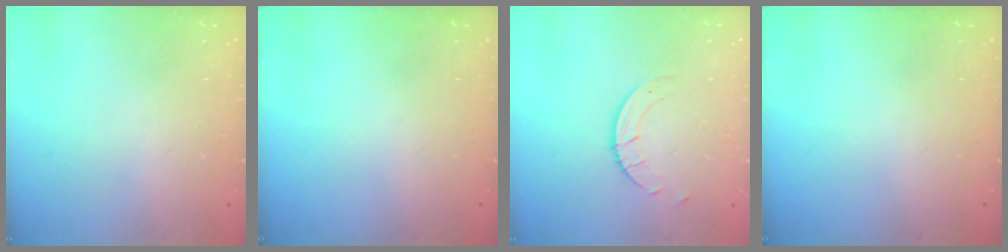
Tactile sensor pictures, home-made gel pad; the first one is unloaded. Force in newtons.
{"total": 0.0}
{"total": 3.1, "press": 3.1, "slide": 0.2}
{"total": 0.0}